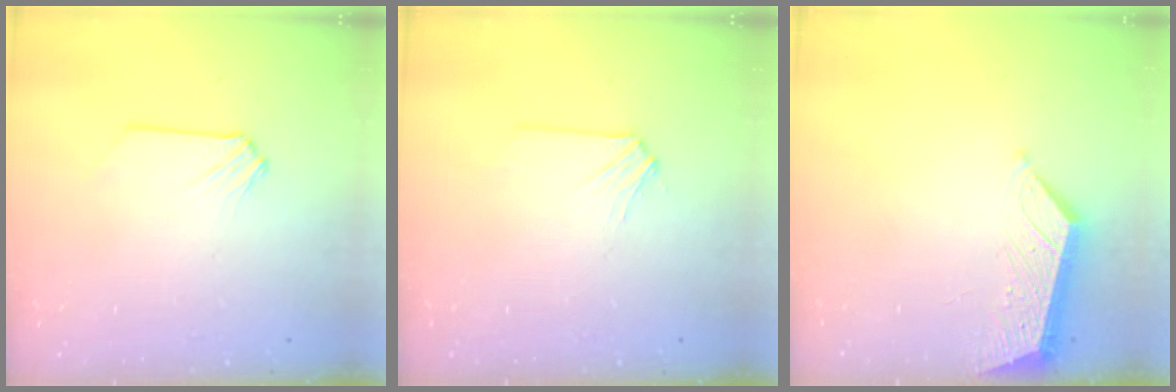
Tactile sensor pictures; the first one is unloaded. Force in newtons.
{"total": 2.1, "press": 2.1, "slide": 0.4}
{"total": 5.3, "press": 5.3, "slide": 0.2}